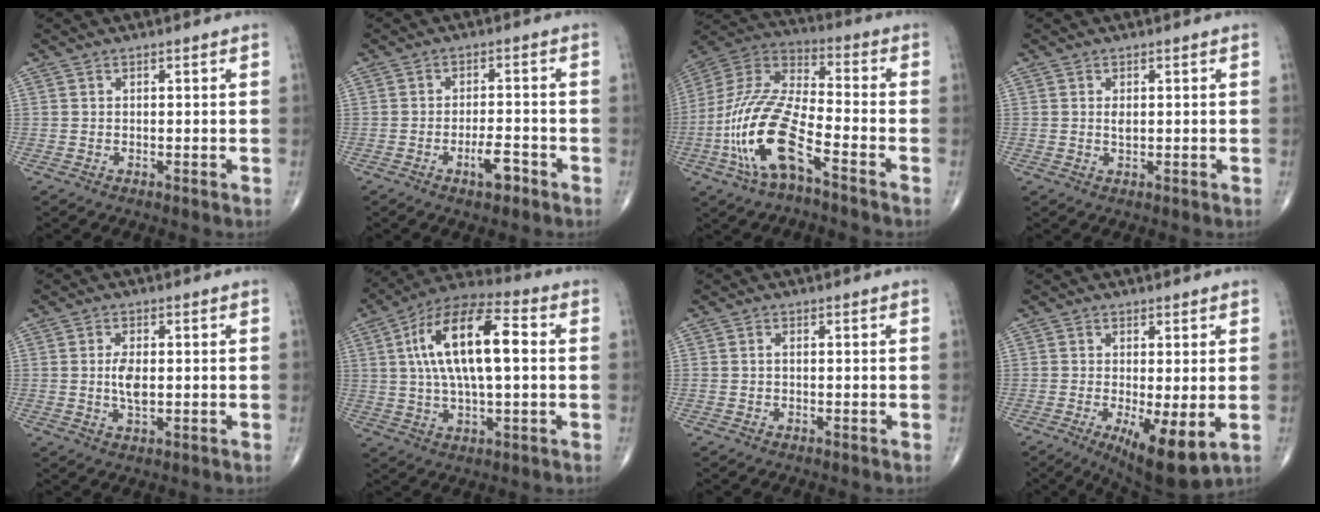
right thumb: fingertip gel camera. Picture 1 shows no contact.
{"total": 4.5, "force": [-2.4, 1.6, 3.4], "torque": [-0.051, 0.013, -0.038]}
{"total": 17.7, "force": [-7.4, 6.1, 14.9], "torque": [-0.324, 0.043, -0.143]}
{"total": 1.4, "force": [0.2, 0.7, 1.2], "torque": [-0.019, -0.003, 0.005]}
{"total": 4.0, "force": [0.0, 1.8, 3.6], "torque": [-0.069, -0.007, -0.001]}
{"total": 18.0, "force": [2.7, 7.1, 16.3], "torque": [-0.294, 0.026, 0.040]}
{"total": 0.5, "force": [-0.1, 0.2, 0.5], "torque": [-0.012, -0.001, -0.003]}
{"total": 9.6, "force": [-2.3, 2.8, 8.8], "torque": [-0.142, -0.026, -0.029]}